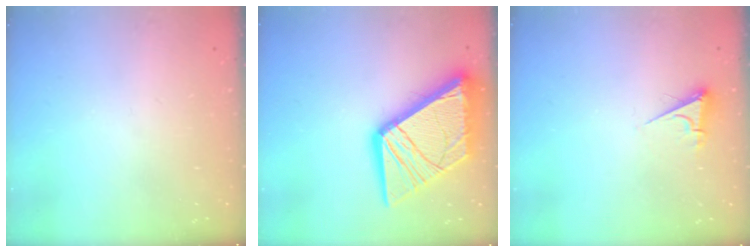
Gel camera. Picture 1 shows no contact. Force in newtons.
{"total": 24.9, "press": 24.8, "slide": 2.8}
{"total": 4.0, "press": 4.0, "slide": 0.6}